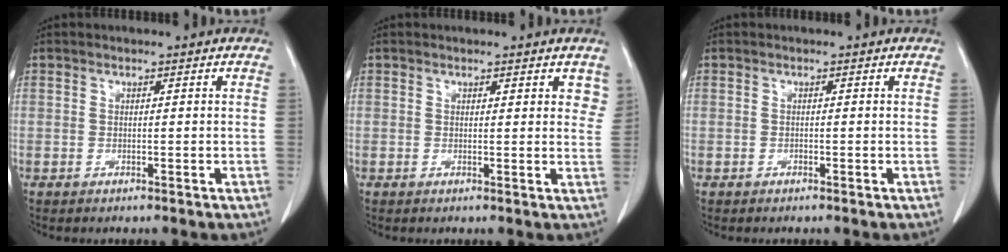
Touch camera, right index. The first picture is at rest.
{"total": 3.2, "force": [2.4, 1.3, 1.8], "torque": [-0.006, -0.003, 0.019]}
{"total": 0.0}